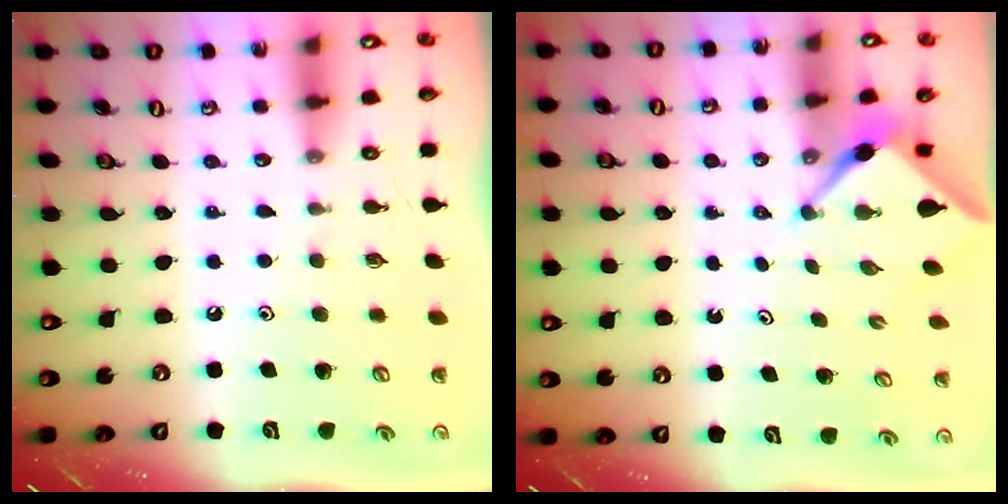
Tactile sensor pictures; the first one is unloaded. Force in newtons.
{"total": 3.1, "press": 3.1, "slide": 0.3}